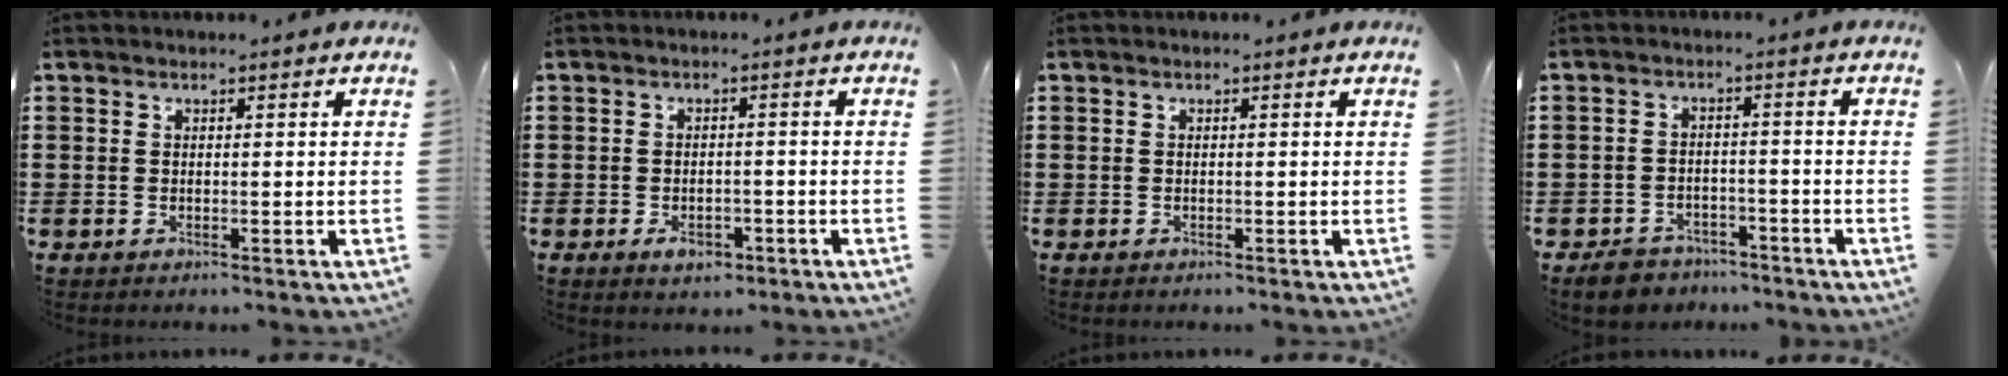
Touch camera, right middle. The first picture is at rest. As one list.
[{"total": 2.7, "force": [-1.7, 1.5, 1.5], "torque": [-0.029, 0.001, -0.031]}, {"total": 0.0}, {"total": 3.6, "force": [-3.4, 1.0, 0.1], "torque": [-0.017, 0.004, -0.075]}]